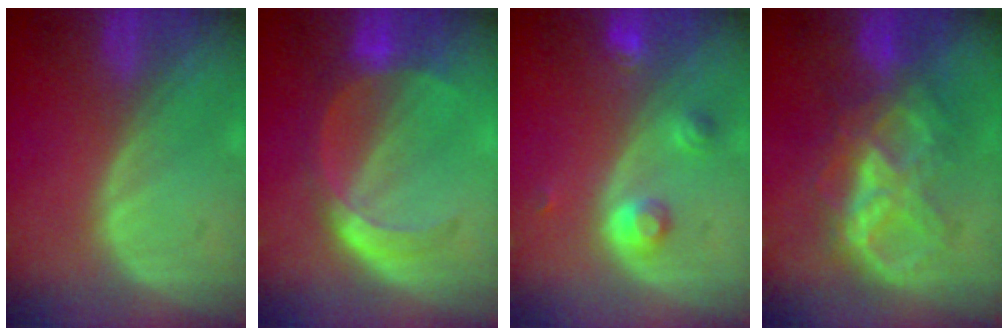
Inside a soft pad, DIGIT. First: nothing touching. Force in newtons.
{"total": 5.6, "press": 5.3, "slide": 1.9}
{"total": 3.6, "press": 3.3, "slide": 1.5}
{"total": 7.7, "press": 7.7, "slide": 0.5}